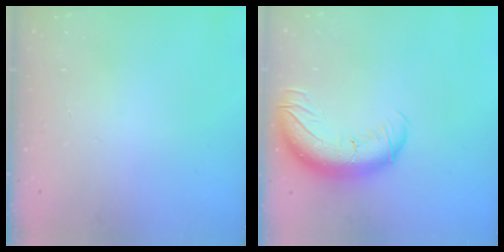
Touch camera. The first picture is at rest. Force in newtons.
{"total": 14.0, "press": 13.6, "slide": 3.5}